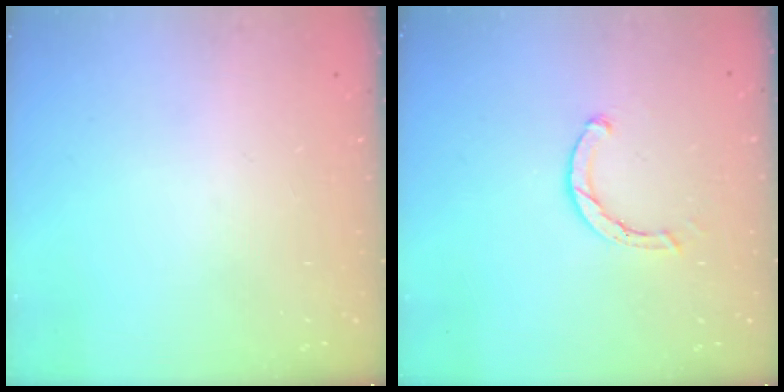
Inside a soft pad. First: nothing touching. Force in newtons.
{"total": 2.0, "press": 2.0, "slide": 0.2}